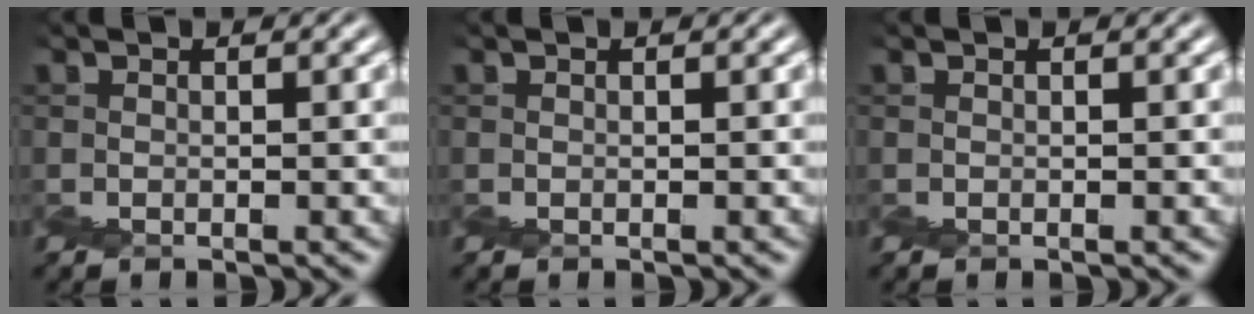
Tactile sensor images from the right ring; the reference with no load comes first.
{"total": 0.0}
{"total": 0.0}